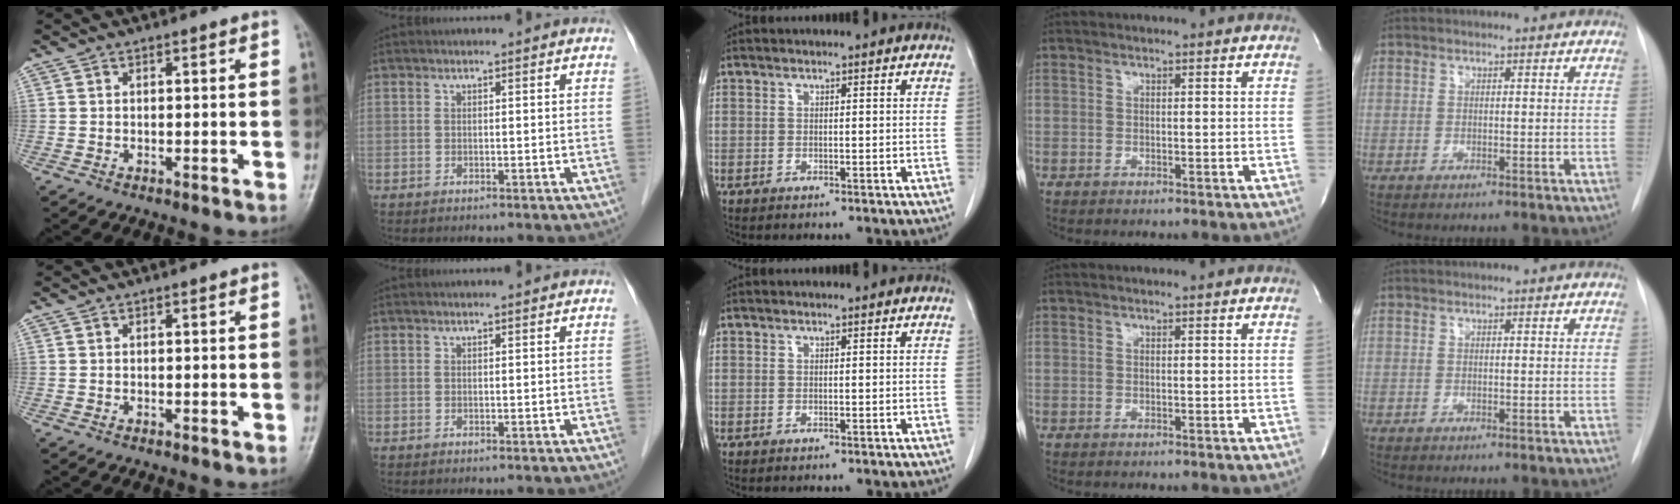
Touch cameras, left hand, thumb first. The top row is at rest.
{}